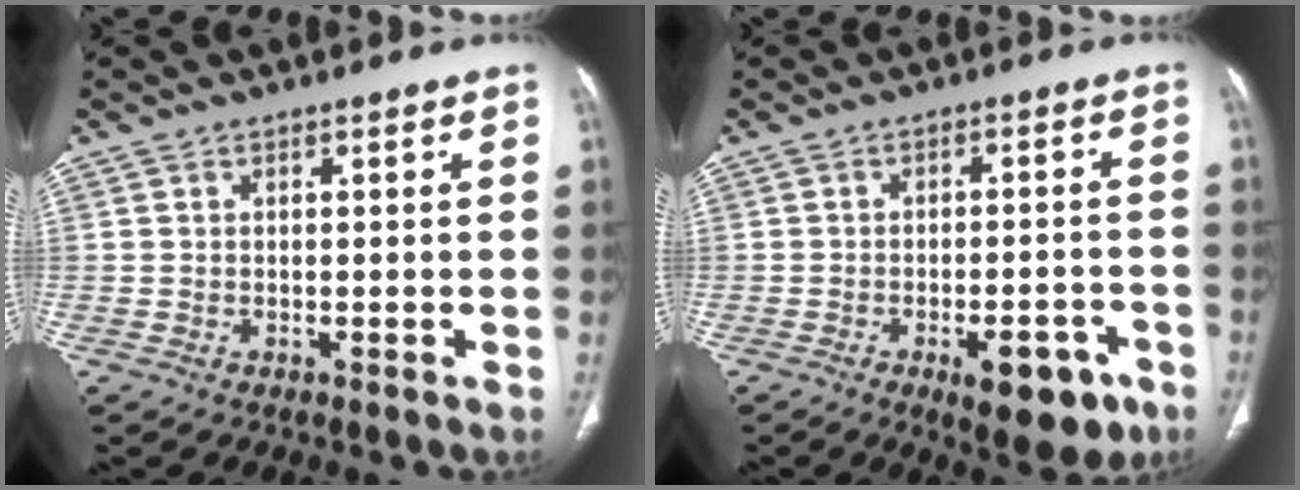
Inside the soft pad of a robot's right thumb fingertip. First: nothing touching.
{"total": 10.1, "force": [-5.1, 4.2, 7.6], "torque": [-0.082, 0.021, -0.060]}